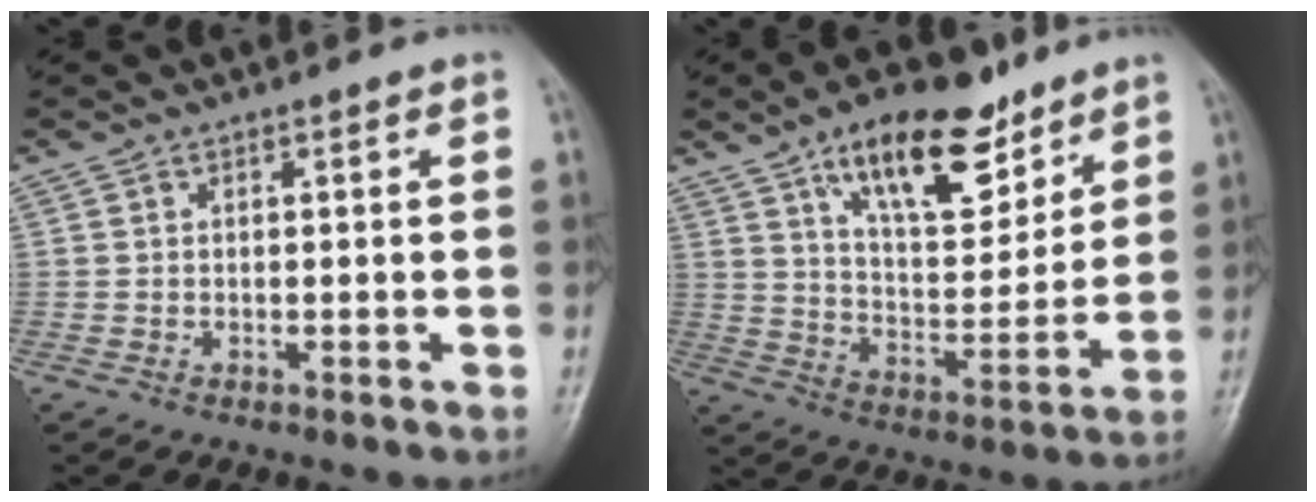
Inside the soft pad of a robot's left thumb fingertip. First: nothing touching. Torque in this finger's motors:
{"motor_torque": [1.56, 1.51, 1.39, -1.38, 0.24]}